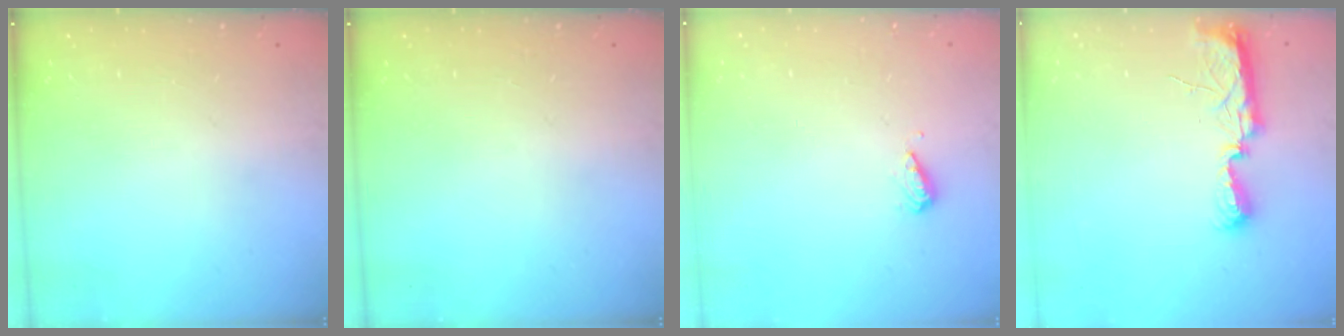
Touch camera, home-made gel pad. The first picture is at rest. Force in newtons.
{"total": 0.0}
{"total": 5.2, "press": 5.2, "slide": 0.5}
{"total": 9.7, "press": 8.7, "slide": 4.2}